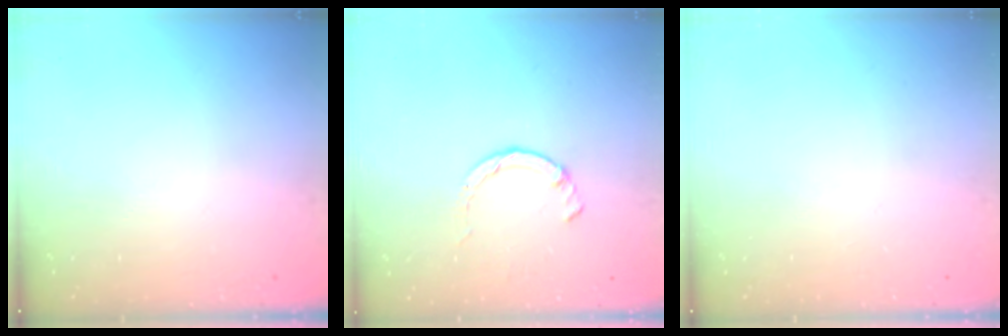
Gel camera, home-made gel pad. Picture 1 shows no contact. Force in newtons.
{"total": 1.4, "press": 1.3, "slide": 0.3}
{"total": 0.0}